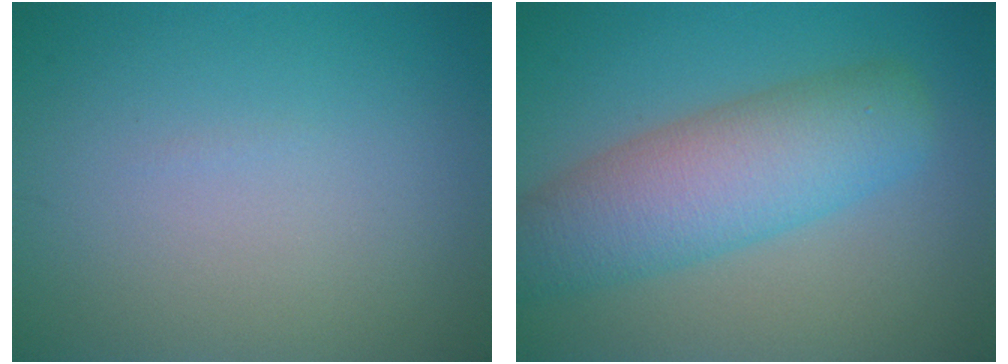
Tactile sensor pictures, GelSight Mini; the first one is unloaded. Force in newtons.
{"total": 7.2, "press": 7.2, "slide": 0.4}